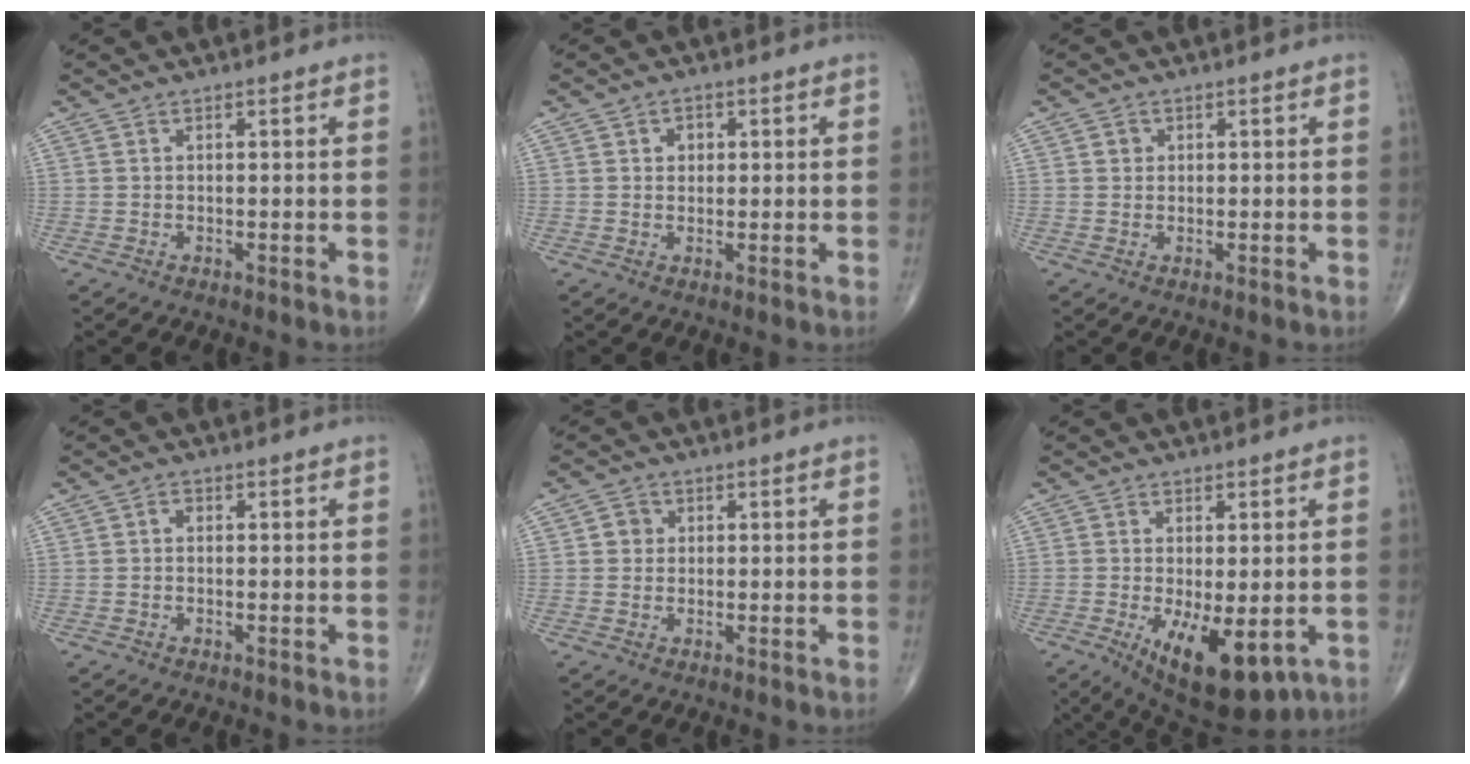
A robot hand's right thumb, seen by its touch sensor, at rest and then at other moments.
{"total": 2.5, "force": [0.7, 2.0, 1.3], "torque": [-0.006, 0.000, 0.009]}
{"total": 1.5, "force": [0.4, 1.4, 0.4], "torque": [0.000, 0.000, 0.003]}
{"total": 1.0, "force": [0.0, 0.8, 0.6], "torque": [-0.004, 0.003, -0.006]}
{"total": 2.6, "force": [0.4, 2.5, 0.8], "torque": [0.003, 0.003, 0.002]}
{"total": 12.9, "force": [-4.3, 5.5, 10.8], "torque": [-0.163, -0.018, -0.047]}